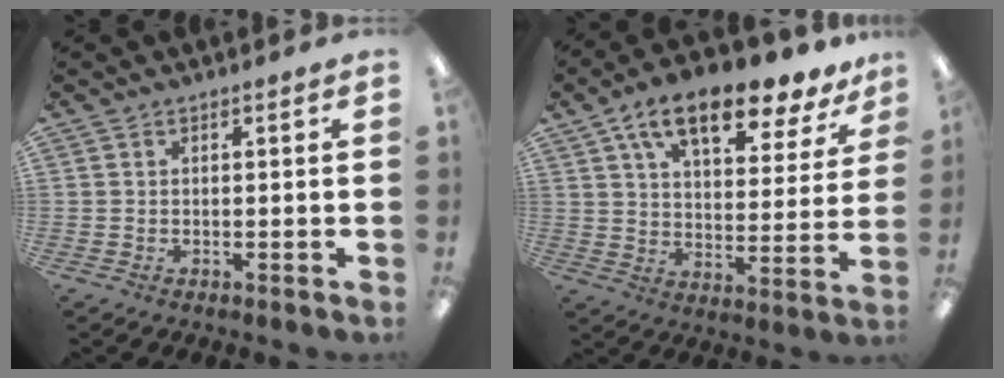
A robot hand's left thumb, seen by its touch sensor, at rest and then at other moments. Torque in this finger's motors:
{"motor_torque": [0.33, 0.85, 1.62, -1.15, 0.37]}